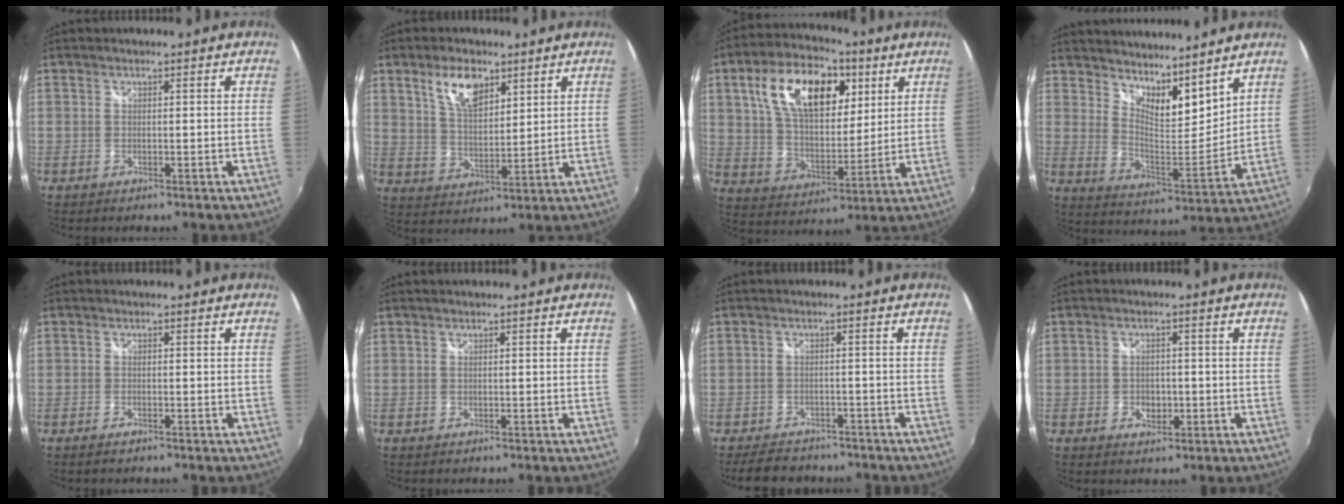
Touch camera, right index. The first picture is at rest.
{"total": 8.5, "force": [5.0, 3.9, 5.6], "torque": [-0.102, 0.010, 0.096]}
{"total": 19.1, "force": [7.7, 10.4, 14.1], "torque": [-0.264, 0.024, 0.134]}
{"total": 11.2, "force": [9.2, 3.2, 5.4], "torque": [-0.078, -0.013, 0.159]}
{"total": 1.1, "force": [-1.0, 0.3, 0.5], "torque": [-0.012, -0.004, -0.020]}
{"total": 0.0}
{"total": 7.1, "force": [-5.9, 3.6, 1.9], "torque": [-0.053, 0.008, -0.087]}
{"total": 3.6, "force": [-1.1, 2.7, 2.1], "torque": [-0.038, 0.002, -0.016]}